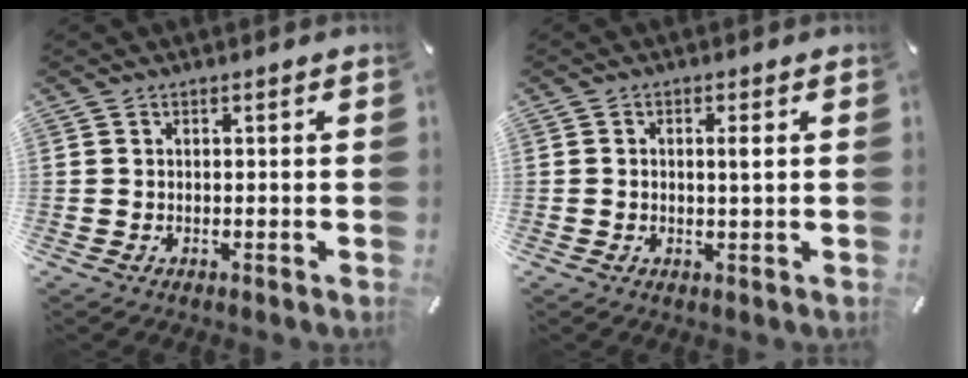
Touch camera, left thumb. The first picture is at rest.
{"total": 2.2, "force": [0.3, 0.6, 2.1], "torque": [-0.042, 0.000, 0.003]}